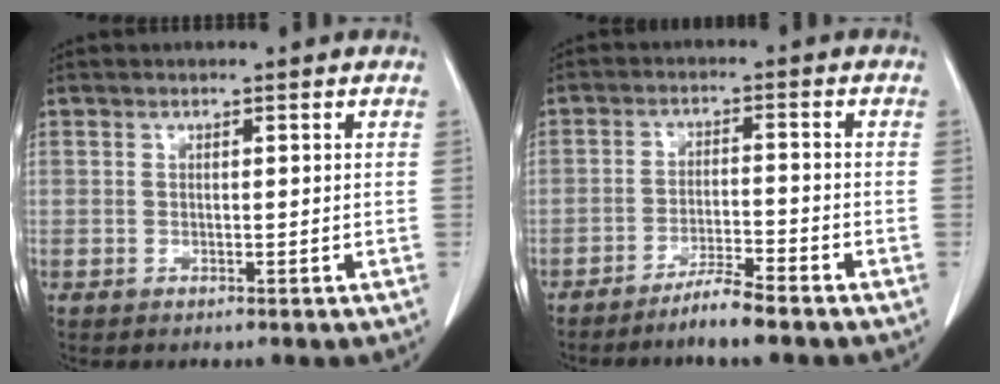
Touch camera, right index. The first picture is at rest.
{"total": 4.8, "force": [-3.9, -0.3, 2.7], "torque": [-0.051, -0.012, -0.075]}